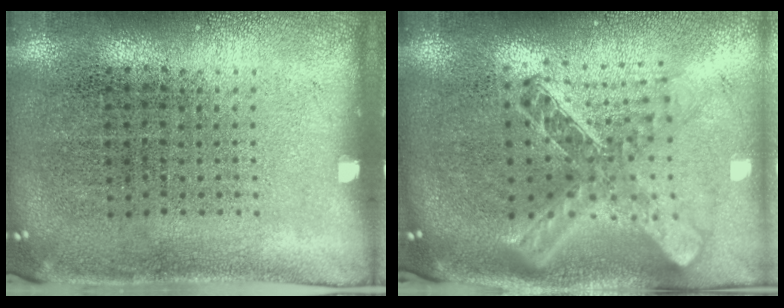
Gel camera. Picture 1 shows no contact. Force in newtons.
{"total": 2.5, "press": 2.0, "slide": 1.6}